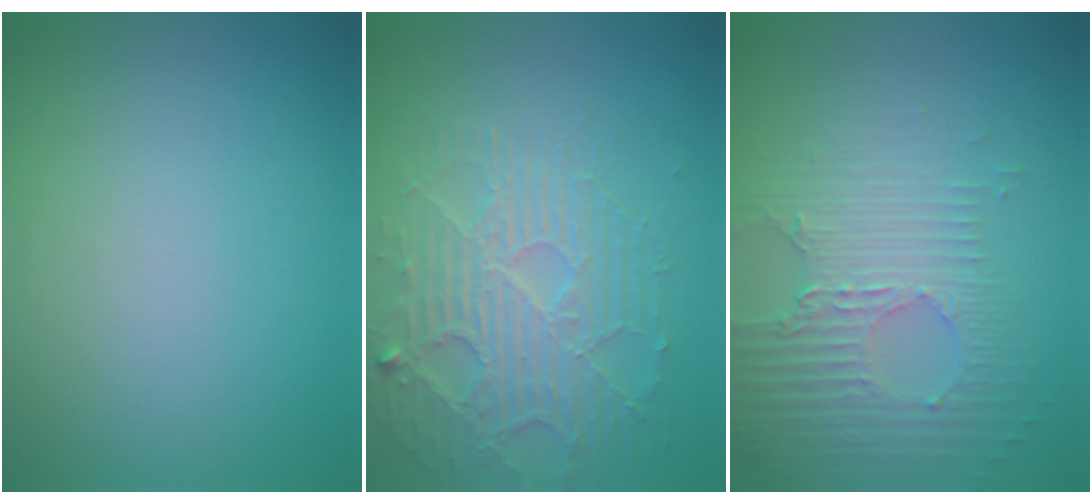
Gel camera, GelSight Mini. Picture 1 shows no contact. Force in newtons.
{"total": 4.6, "press": 4.0, "slide": 2.4}
{"total": 3.5, "press": 3.3, "slide": 1.3}